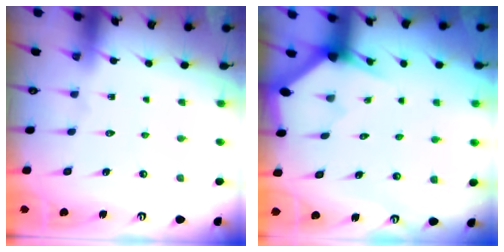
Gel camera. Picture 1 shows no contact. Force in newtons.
{"total": 2.3, "press": 2.3, "slide": 0.1}